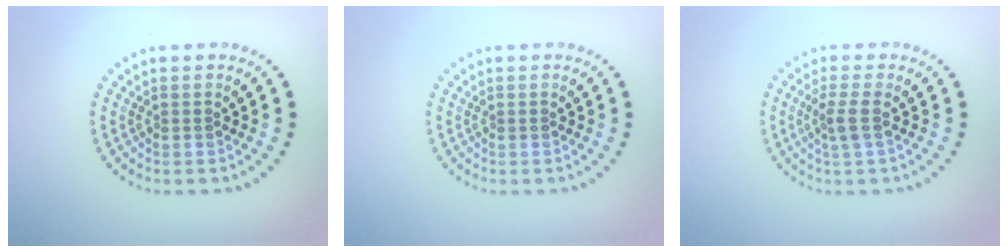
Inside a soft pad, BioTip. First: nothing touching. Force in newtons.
{"total": 0.0}
{"total": 1.9, "press": 1.5, "slide": 1.2}